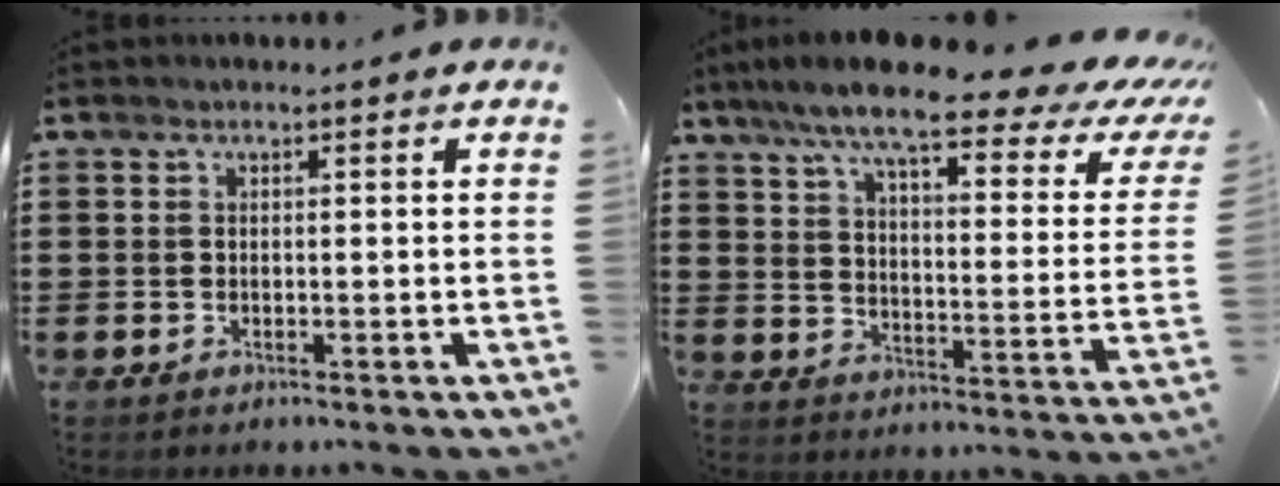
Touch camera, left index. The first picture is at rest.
{"total": 10.5, "force": [7.7, 0.8, 7.1], "torque": [-0.148, -0.046, 0.123]}